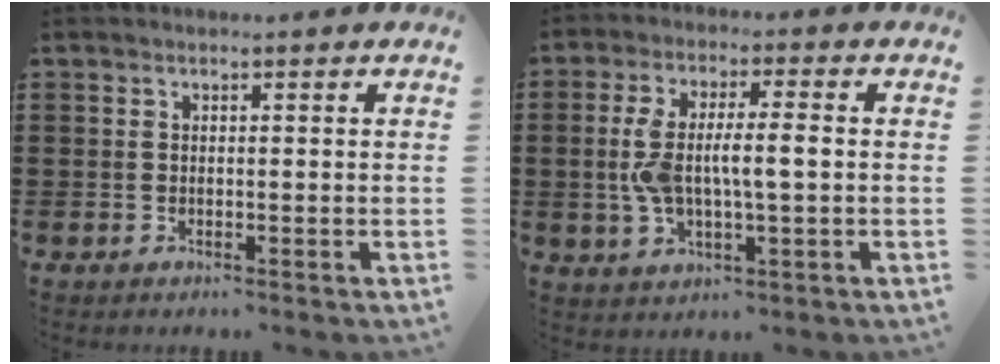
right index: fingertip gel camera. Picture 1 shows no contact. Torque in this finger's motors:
{"motor_torque": [1.15, -0.99, 0.66, 0.21]}